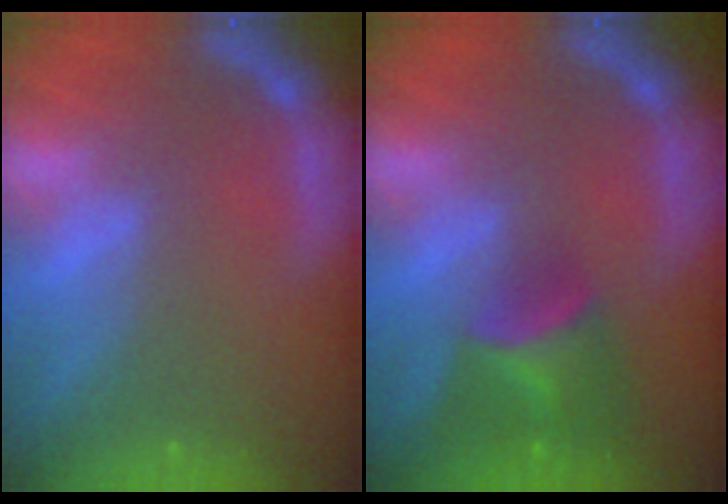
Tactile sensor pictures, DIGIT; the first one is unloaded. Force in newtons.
{"total": 5.0}